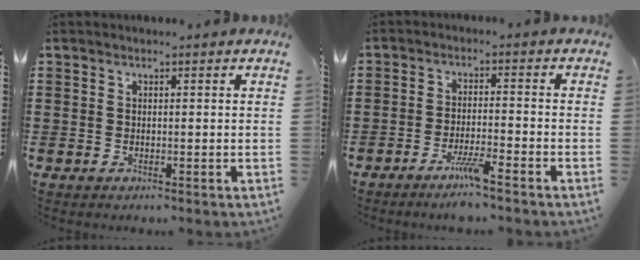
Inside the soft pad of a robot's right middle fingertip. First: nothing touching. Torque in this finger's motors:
{"motor_torque": [1.07, -0.94, 0.10, 0.10]}